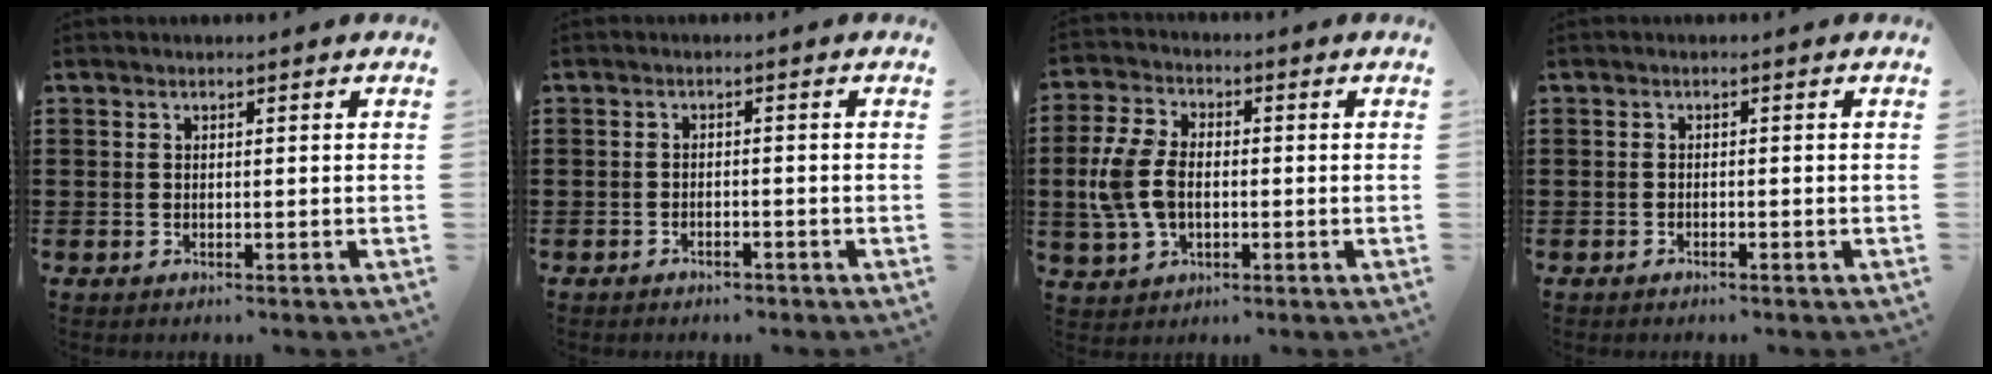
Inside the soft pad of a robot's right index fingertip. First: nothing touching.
{"total": 1.3, "force": [-1.3, 0.3, 0.2], "torque": [-0.010, 0.001, -0.026]}
{"total": 8.2, "force": [-0.7, 5.4, 6.1], "torque": [-0.163, 0.000, -0.021]}
{"total": 0.7, "force": [-0.7, 0.1, 0.2], "torque": [-0.006, -0.002, -0.014]}